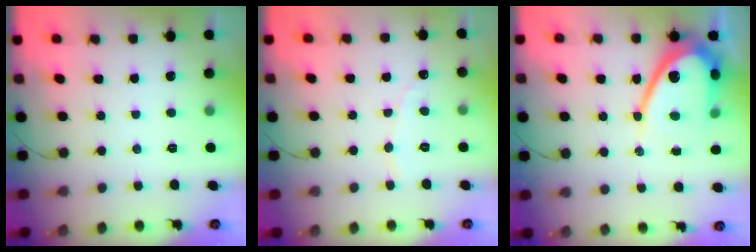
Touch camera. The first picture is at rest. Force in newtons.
{"total": 2.5, "press": 2.5, "slide": 0.1}
{"total": 14.1, "press": 14.0, "slide": 1.1}